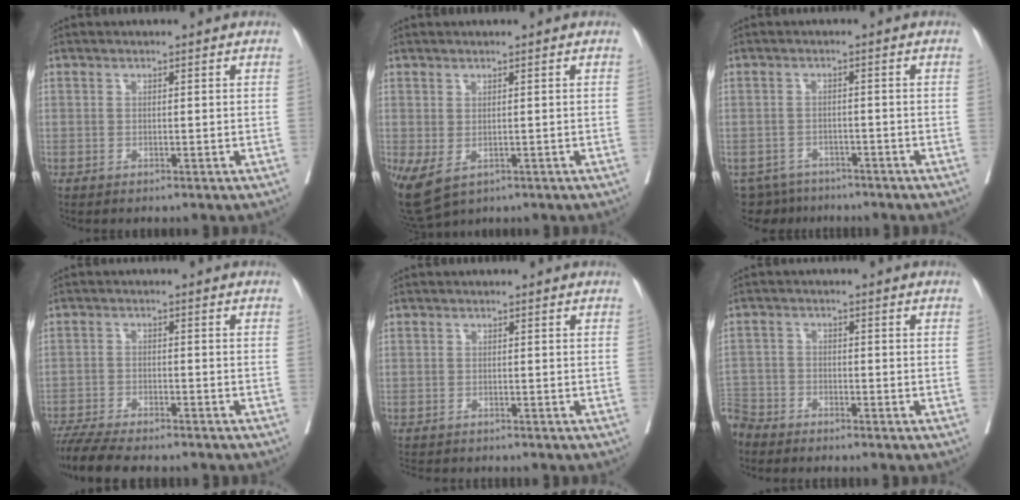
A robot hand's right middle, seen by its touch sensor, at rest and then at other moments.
{"total": 6.7, "force": [-2.6, 4.0, 4.6], "torque": [-0.090, -0.014, -0.033]}
{"total": 5.6, "force": [-5.1, 2.3, -0.1], "torque": [0.010, 0.003, -0.078]}
{"total": 11.1, "force": [-9.7, 1.8, 5.1], "torque": [-0.077, -0.014, -0.152]}
{"total": 4.0, "force": [-3.3, 2.2, 0.7], "torque": [-0.010, 0.000, -0.051]}
{"total": 5.5, "force": [-5.2, 1.8, 0.1], "torque": [0.005, -0.004, -0.107]}